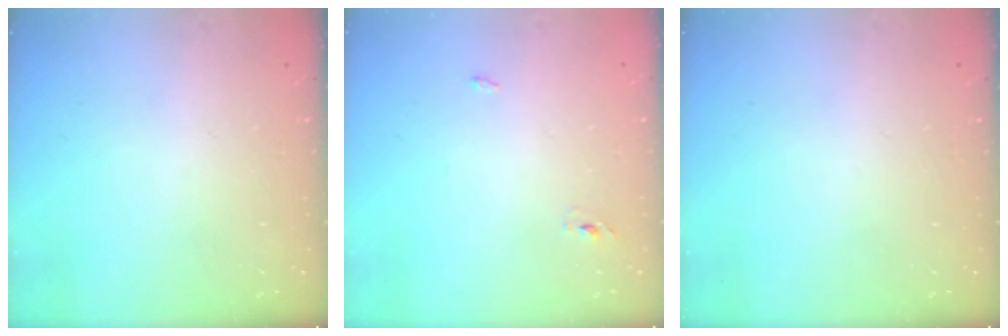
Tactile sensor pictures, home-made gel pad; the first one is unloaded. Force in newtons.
{"total": 2.3, "press": 2.1, "slide": 1.0}
{"total": 0.0}